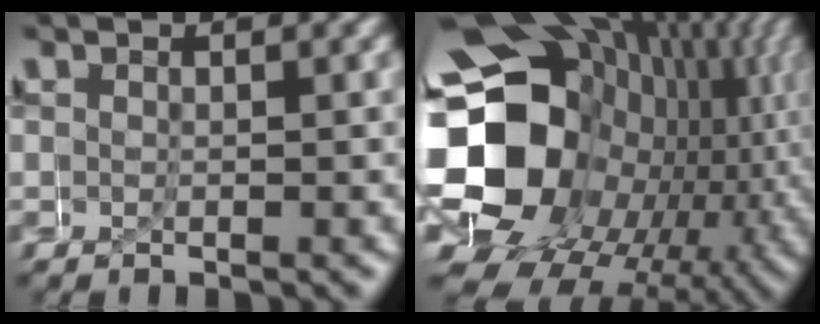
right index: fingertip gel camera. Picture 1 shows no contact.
{"total": 22.1, "force": [-1.7, 15.8, 15.3], "torque": [-0.238, -0.029, -0.034]}